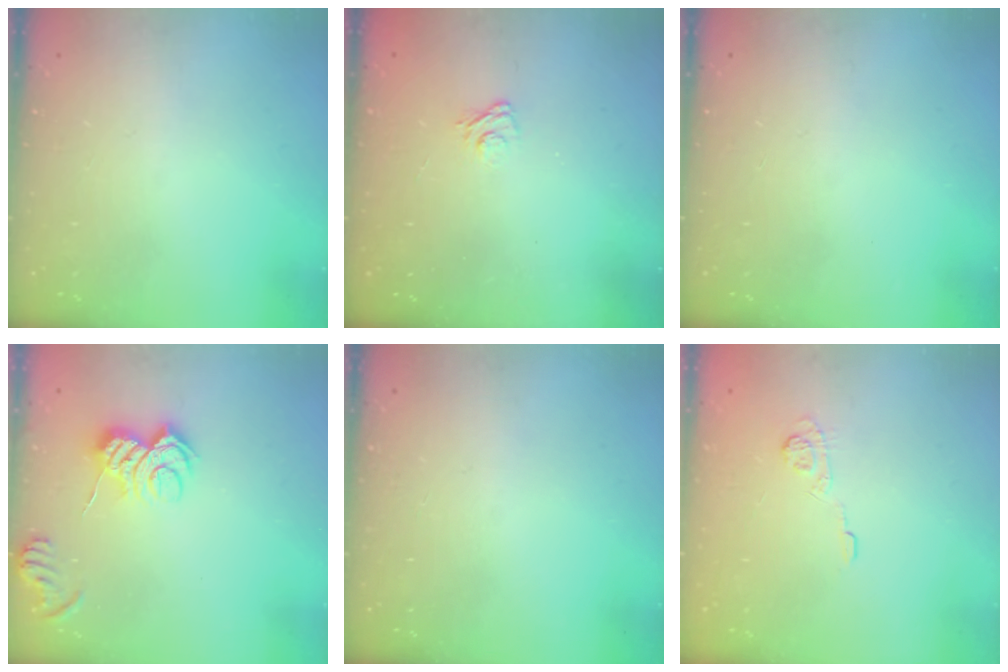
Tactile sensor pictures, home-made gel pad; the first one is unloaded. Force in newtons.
{"total": 2.9, "press": 2.6, "slide": 1.2}
{"total": 0.0}
{"total": 8.3, "press": 8.2, "slide": 0.8}
{"total": 0.0}
{"total": 4.5, "press": 4.2, "slide": 1.6}